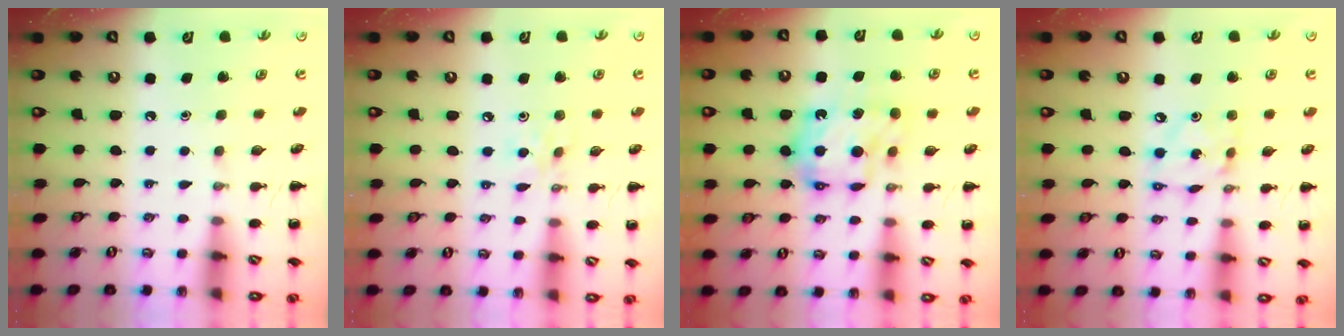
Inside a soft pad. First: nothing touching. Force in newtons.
{"total": 3.5, "press": 3.3, "slide": 1.1}
{"total": 11.1, "press": 11.0, "slide": 1.2}
{"total": 5.4, "press": 5.3, "slide": 0.8}